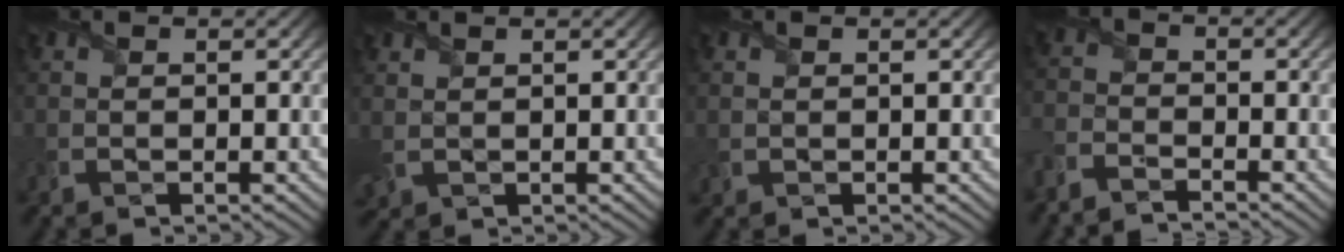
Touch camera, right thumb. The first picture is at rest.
{"total": 1.7, "force": [1.1, 1.1, 0.7], "torque": [-0.028, 0.001, 0.025]}
{"total": 0.5, "force": [0.4, 0.4, 0.0], "torque": [-0.004, -0.003, 0.009]}
{"total": 3.6, "force": [-3.5, 0.6, 0.6], "torque": [-0.016, -0.006, -0.085]}